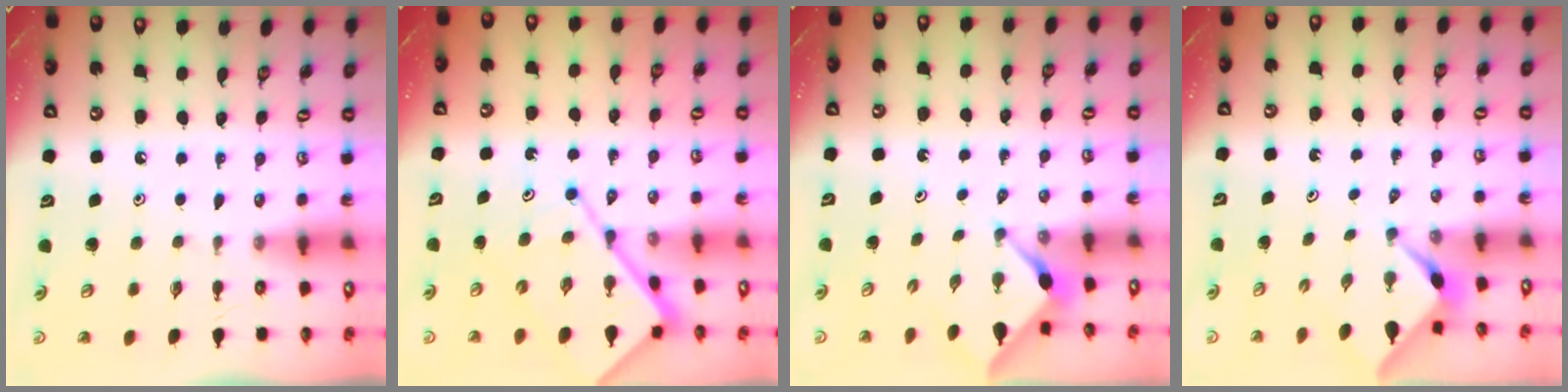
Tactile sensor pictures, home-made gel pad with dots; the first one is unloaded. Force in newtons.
{"total": 10.7, "press": 10.7, "slide": 0.9}
{"total": 3.0, "press": 2.9, "slide": 0.3}
{"total": 2.3, "press": 2.3, "slide": 0.1}